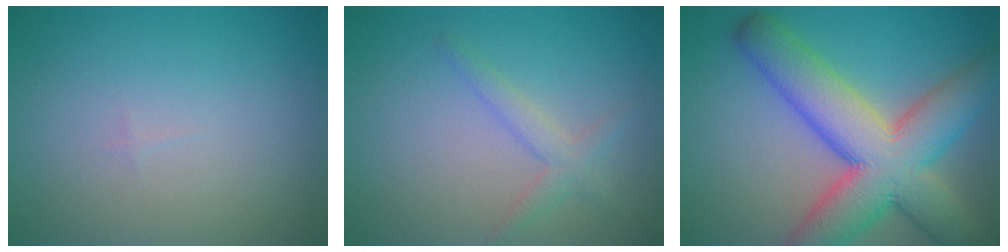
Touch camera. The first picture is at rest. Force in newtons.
{"total": 2.0, "press": 2.0, "slide": 0.2}
{"total": 11.2, "press": 11.1, "slide": 0.4}